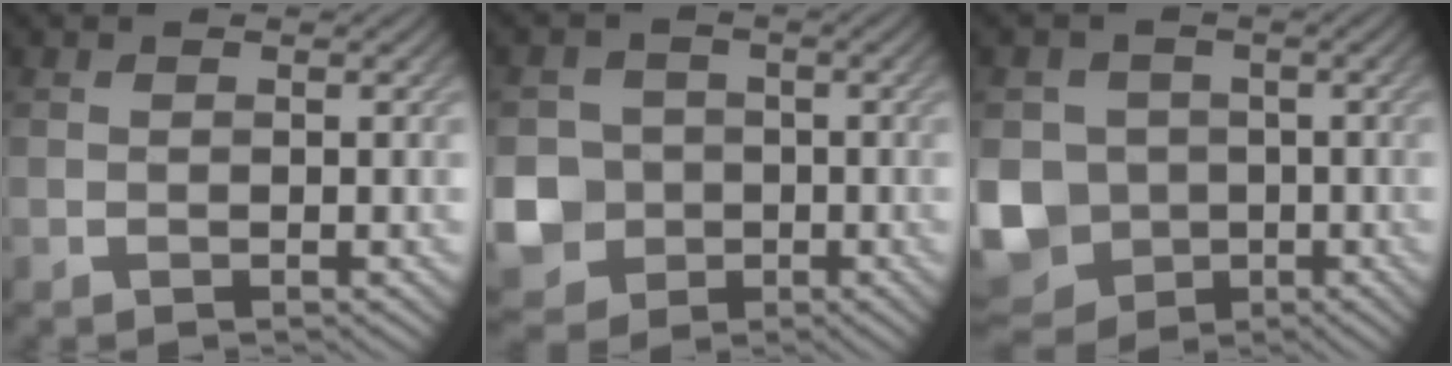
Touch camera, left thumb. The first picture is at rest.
{"total": 10.0, "force": [-2.9, 9.2, 2.7], "torque": [-0.095, -0.036, -0.077]}
{"total": 11.4, "force": [-2.2, 10.2, 4.6], "torque": [-0.139, -0.035, -0.064]}